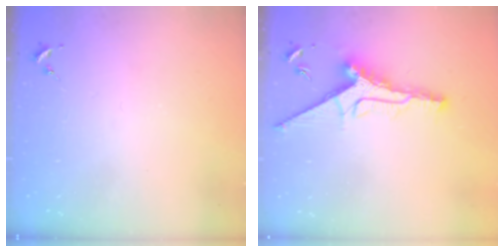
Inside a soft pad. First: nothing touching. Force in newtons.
{"total": 12.7, "press": 12.7, "slide": 1.0}